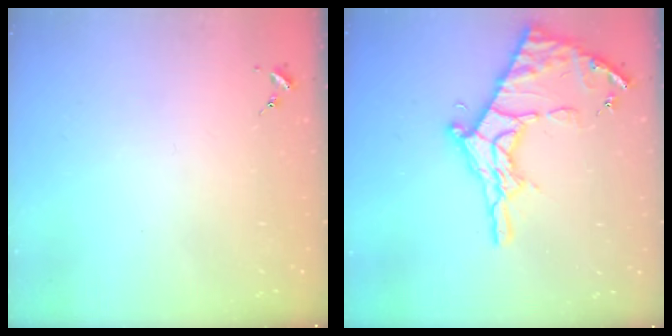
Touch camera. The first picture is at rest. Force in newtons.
{"total": 19.0, "press": 18.9, "slide": 1.4}